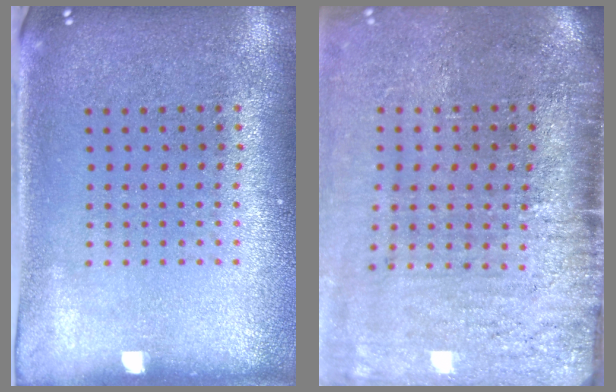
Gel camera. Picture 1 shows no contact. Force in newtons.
{"total": 4.4, "press": 3.5, "slide": 2.5}